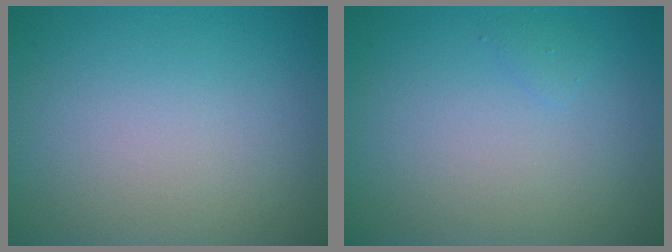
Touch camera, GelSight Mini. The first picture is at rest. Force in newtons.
{"total": 0.5, "press": 0.5, "slide": 0.0}